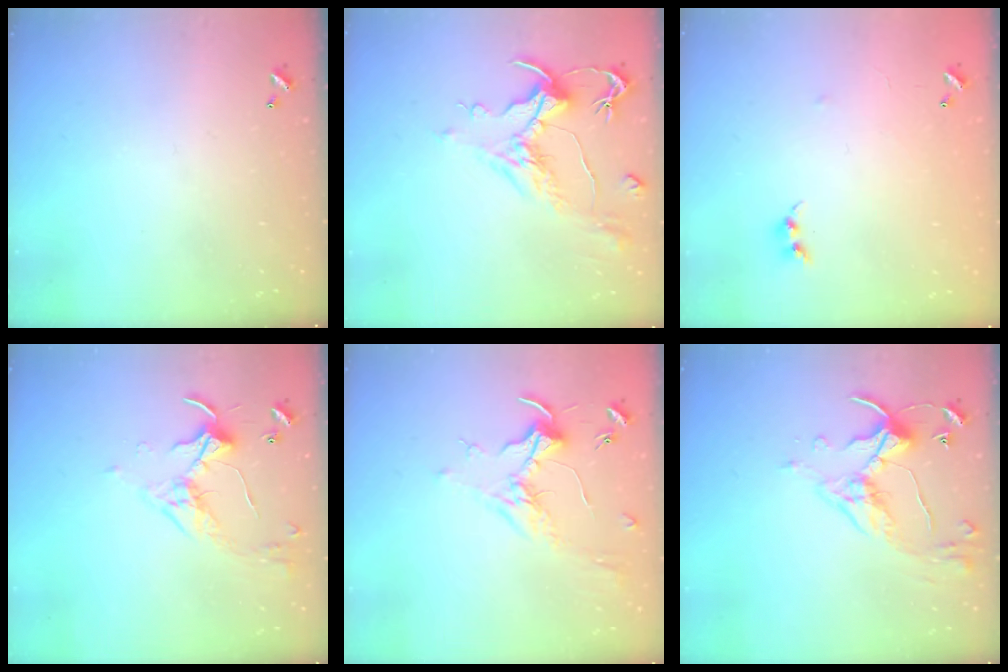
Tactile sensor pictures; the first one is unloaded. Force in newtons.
{"total": 1.6, "press": 0.6, "slide": 1.4}
{"total": 6.7, "press": 6.7, "slide": 0.3}
{"total": 3.5, "press": 3.4, "slide": 0.7}
{"total": 1.7, "press": 1.5, "slide": 0.9}
{"total": 5.7, "press": 5.7, "slide": 0.7}